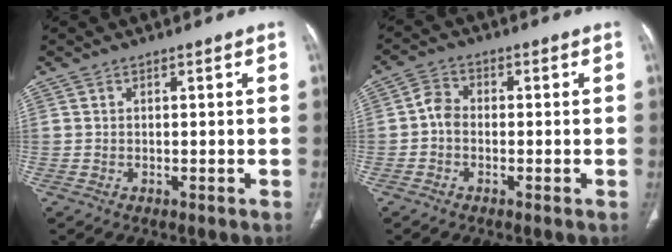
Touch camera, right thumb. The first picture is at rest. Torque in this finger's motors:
{"motor_torque": [0.62, 0.40, 0.44, -0.56, 0.12]}